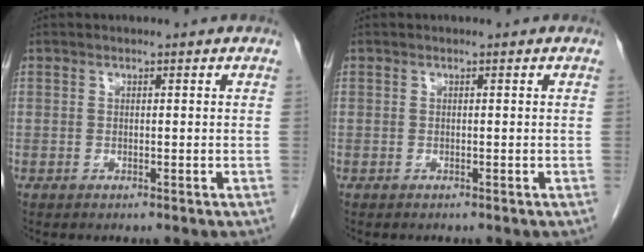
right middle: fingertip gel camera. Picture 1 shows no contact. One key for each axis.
{"total": 0.0}